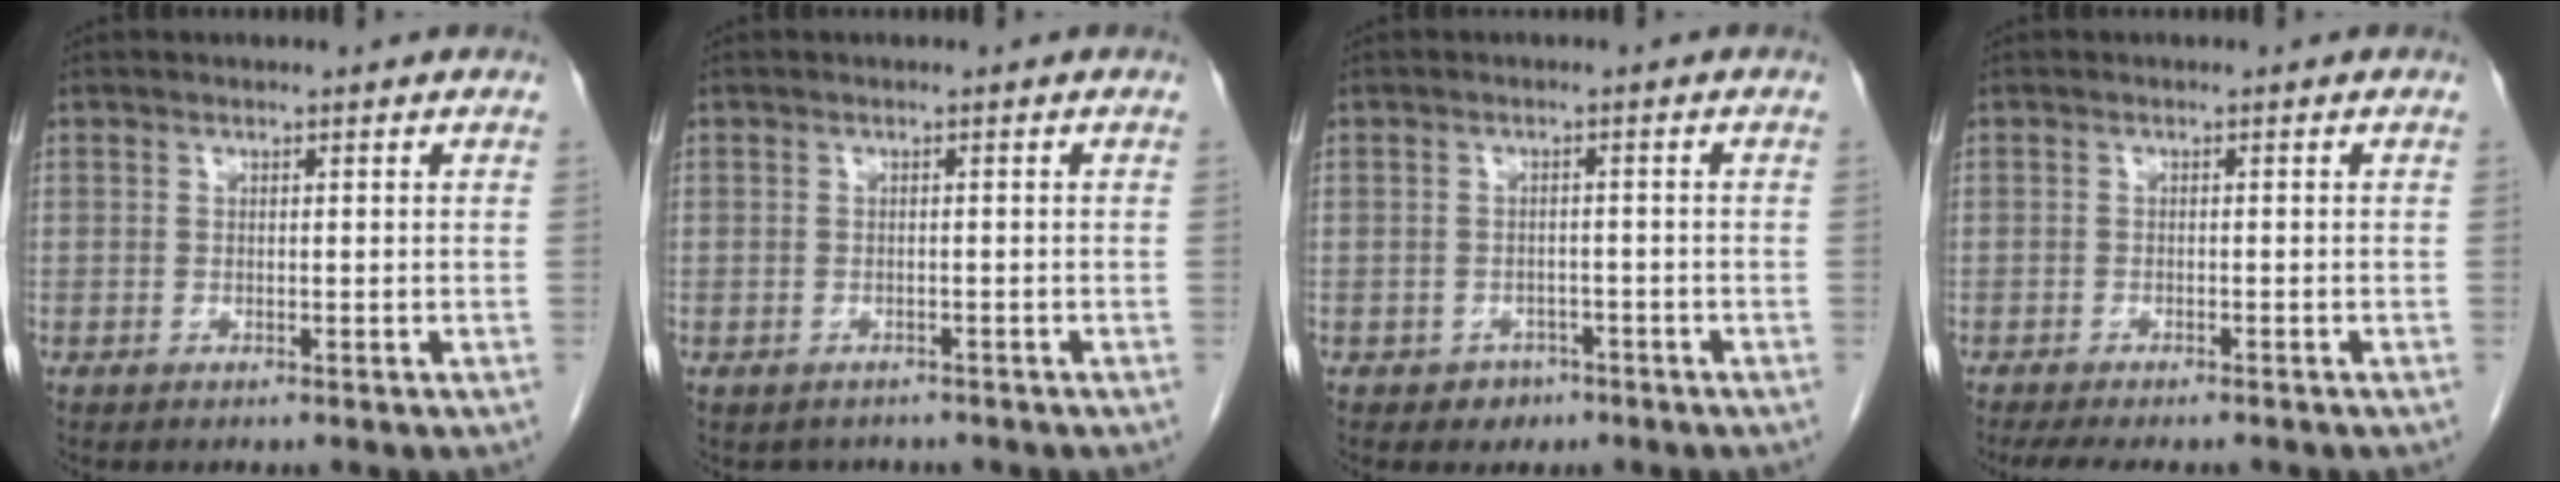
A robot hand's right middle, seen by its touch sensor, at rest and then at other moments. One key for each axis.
{"total": 2.3, "fx": -1.9, "fy": 1.3, "fz": 0.0, "tx": -0.004, "ty": 0.002, "tz": -0.028}
{"total": 2.4, "fx": -1.5, "fy": 1.9, "fz": 0.3, "tx": -0.005, "ty": 0.009, "tz": -0.016}
{"total": 7.9, "fx": -6.7, "fy": 1.9, "fz": 3.7, "tx": -0.049, "ty": -0.010, "tz": -0.095}